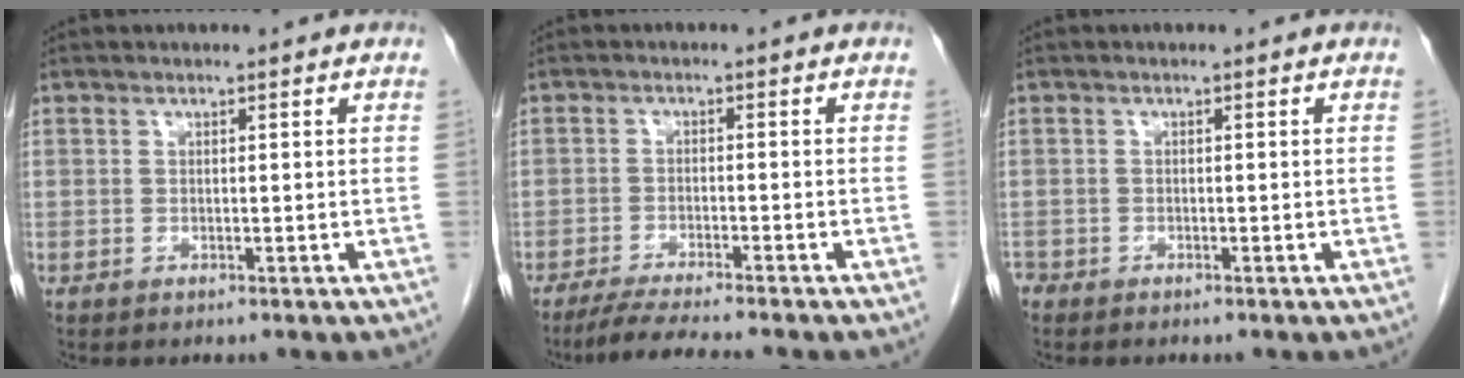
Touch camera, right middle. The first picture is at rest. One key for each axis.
{"total": 7.1, "fx": -6.1, "fy": -0.6, "fz": 3.6, "tx": -0.058, "ty": -0.024, "tz": -0.100}
{"total": 1.1, "fx": -0.9, "fy": 0.6, "fz": 0.2, "tx": -0.009, "ty": 0.000, "tz": -0.017}